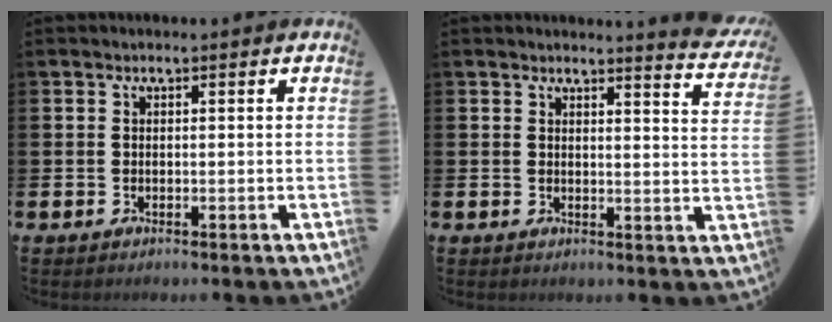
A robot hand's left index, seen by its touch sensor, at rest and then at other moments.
{"total": 3.3, "force": [3.3, -0.3, 0.4], "torque": [0.011, -0.033, 0.053]}